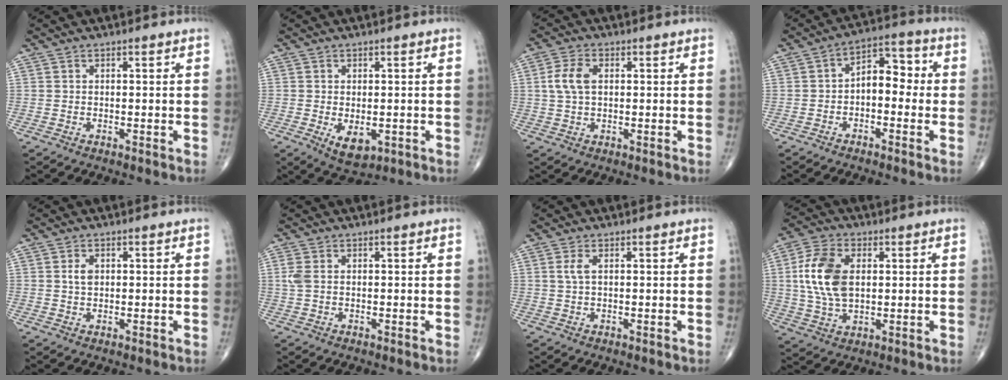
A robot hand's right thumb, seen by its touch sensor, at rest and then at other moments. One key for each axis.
{"total": 5.1, "fx": -1.2, "fy": 2.9, "fz": 4.0, "tx": -0.056, "ty": -0.010, "tz": -0.008}
{"total": 5.1, "fx": 0.8, "fy": 3.0, "fz": 4.1, "tx": -0.094, "ty": 0.008, "tz": 0.013}
{"total": 7.4, "fx": -0.8, "fy": 4.6, "fz": 5.8, "tx": -0.058, "ty": 0.037, "tz": -0.028}
{"total": 2.0, "fx": 0.4, "fy": 1.3, "fz": 1.5, "tx": -0.027, "ty": 0.000, "tz": 0.008}
{"total": 2.0, "fx": 0.3, "fy": 1.2, "fz": 1.6, "tx": -0.051, "ty": 0.008, "tz": 0.008}
{"total": 1.8, "fx": 0.5, "fy": 0.6, "fz": 1.6, "tx": -0.046, "ty": 0.006, "tz": 0.014}
{"total": 12.0, "fx": 1.7, "fy": 7.1, "fz": 9.5, "tx": -0.188, "ty": 0.002, "tz": 0.032}